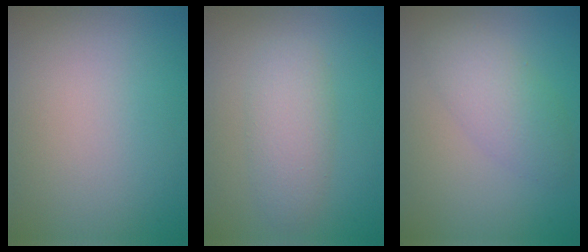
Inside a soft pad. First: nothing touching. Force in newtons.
{"total": 3.5, "press": 3.5, "slide": 0.2}
{"total": 3.5, "press": 3.5, "slide": 0.2}